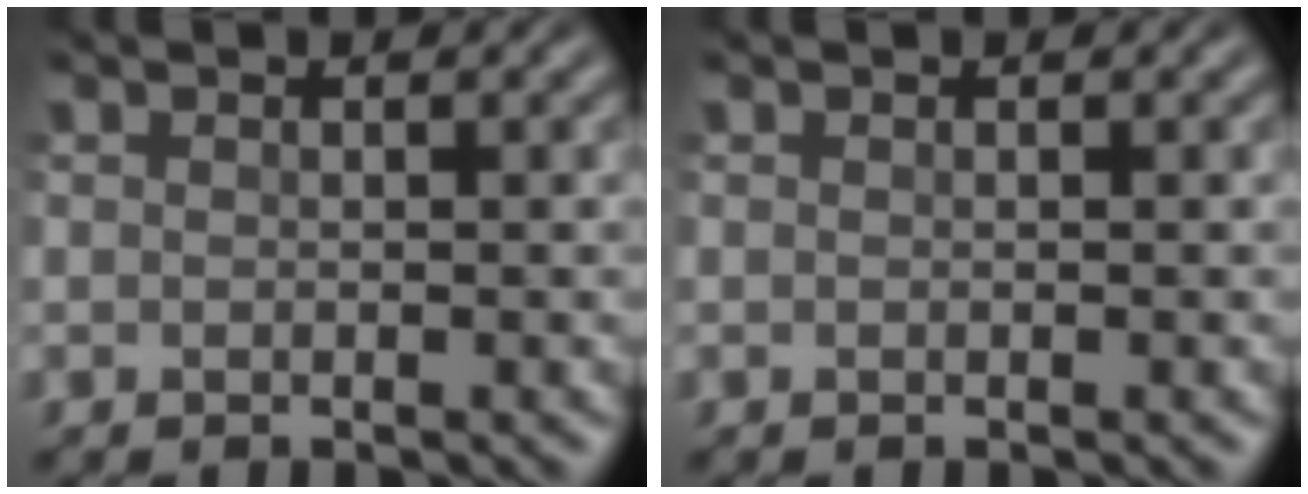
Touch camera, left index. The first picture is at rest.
{"total": 0.0}